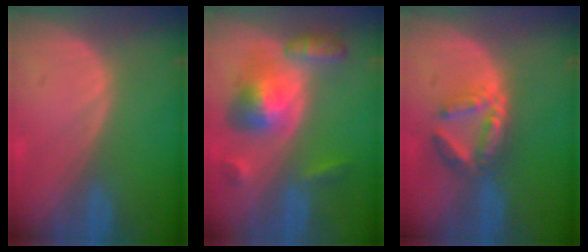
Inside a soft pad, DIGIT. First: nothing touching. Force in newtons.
{"total": 8.3, "press": 8.2, "slide": 0.6}
{"total": 5.8, "press": 5.5, "slide": 1.8}